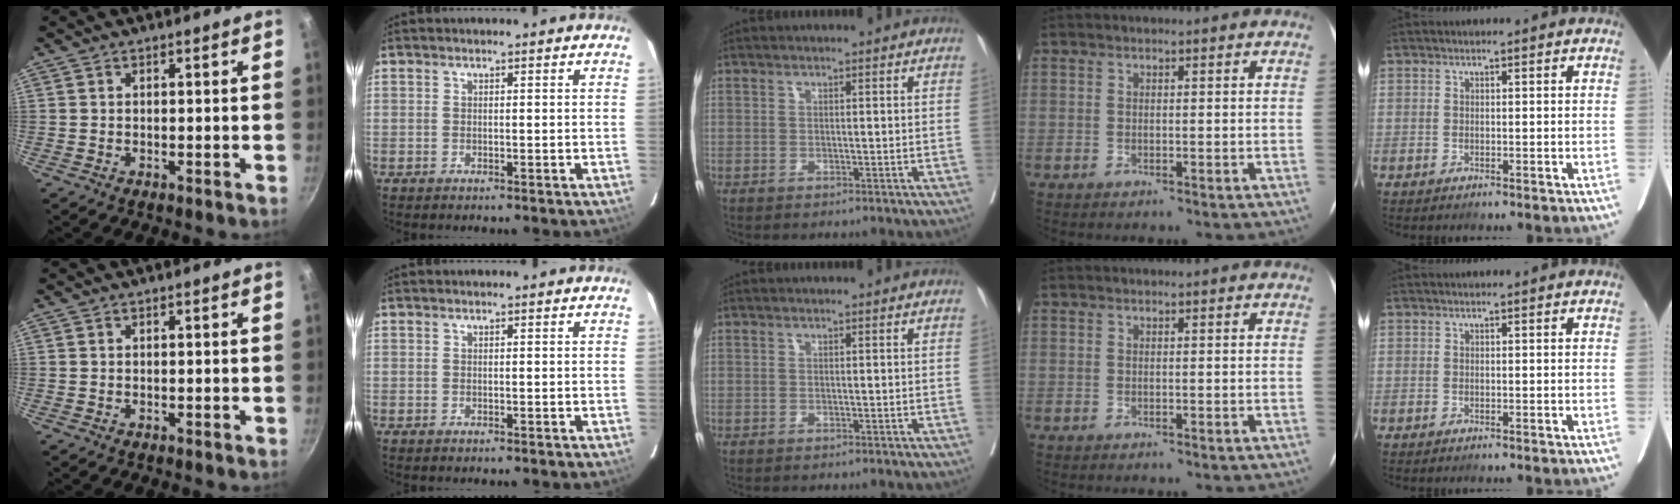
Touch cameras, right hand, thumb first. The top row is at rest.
{}